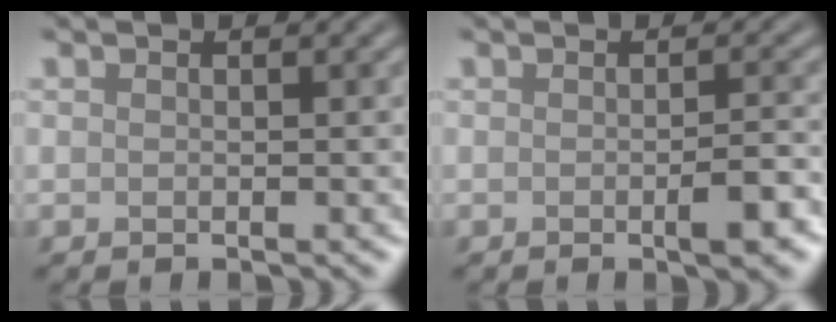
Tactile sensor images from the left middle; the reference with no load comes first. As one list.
[{"total": 2.5, "force": [-0.7, 0.5, 2.3], "torque": [-0.033, 0.001, -0.010]}]